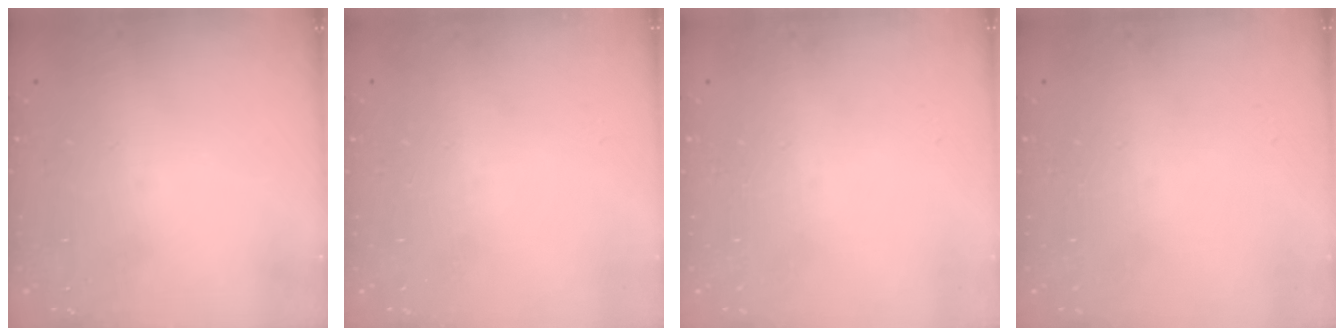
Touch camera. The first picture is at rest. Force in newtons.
{"total": 0.0}
{"total": 0.0}
{"total": 0.0}